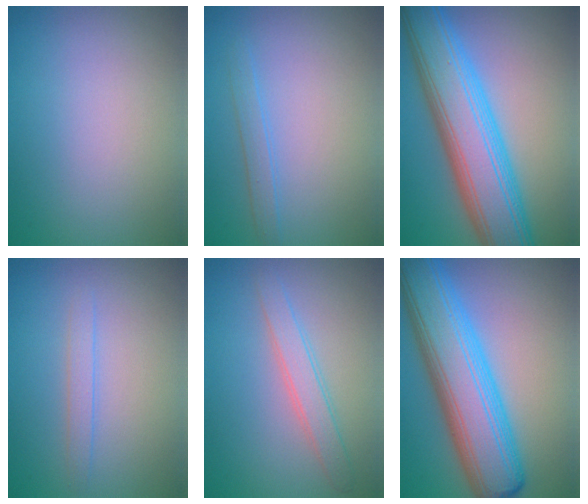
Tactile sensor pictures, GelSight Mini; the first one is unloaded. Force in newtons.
{"total": 1.3, "press": 1.3, "slide": 0.1}
{"total": 11.0, "press": 11.0, "slide": 0.1}
{"total": 1.2, "press": 1.2, "slide": 0.2}
{"total": 2.4, "press": 2.4, "slide": 0.2}
{"total": 11.6, "press": 11.6, "slide": 0.2}